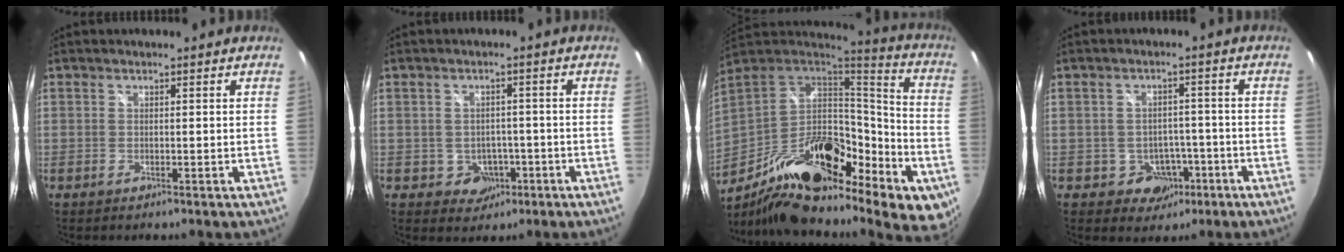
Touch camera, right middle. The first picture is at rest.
{"total": 4.4, "force": [-1.6, 4.0, 1.0], "torque": [-0.030, 0.007, -0.011]}
{"total": 29.7, "force": [-14.8, 13.1, 22.1], "torque": [-0.349, -0.010, -0.236]}
{"total": 5.4, "force": [-2.5, 4.6, 1.3], "torque": [-0.037, 0.014, -0.019]}